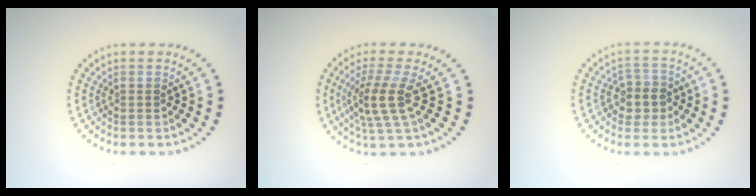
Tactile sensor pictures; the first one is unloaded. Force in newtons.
{"total": 3.7, "press": 3.0, "slide": 2.3}
{"total": 2.5, "press": 2.3, "slide": 0.9}